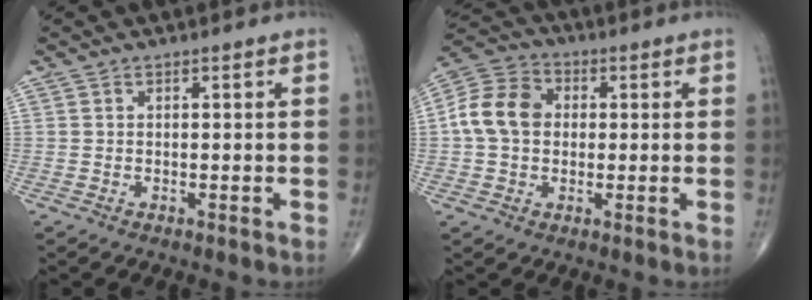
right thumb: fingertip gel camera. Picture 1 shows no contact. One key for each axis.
{"total": 10.3, "fx": 0.6, "fy": 8.1, "fz": 6.4, "tx": -0.111, "ty": 0.026, "tz": 0.000}